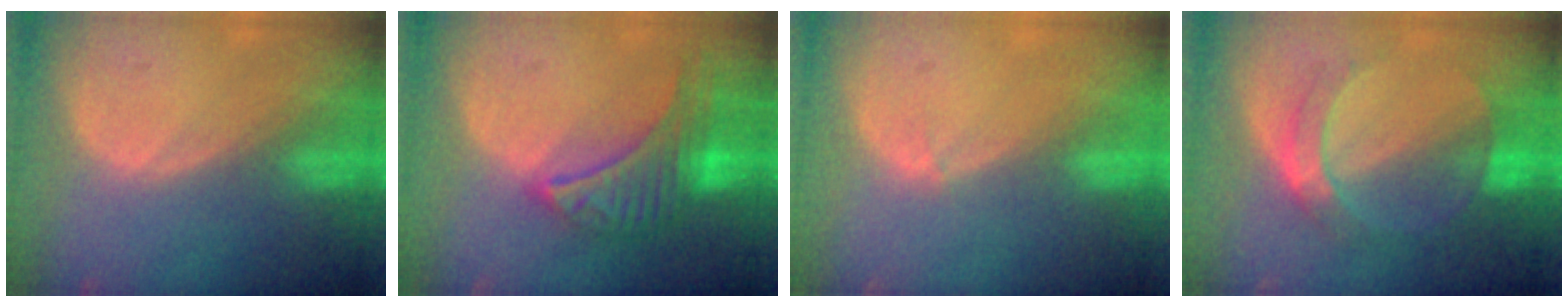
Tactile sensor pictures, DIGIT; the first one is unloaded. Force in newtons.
{"total": 8.8, "press": 8.8, "slide": 0.3}
{"total": 0.6, "press": 0.4, "slide": 0.3}
{"total": 7.1, "press": 6.4, "slide": 3.1}